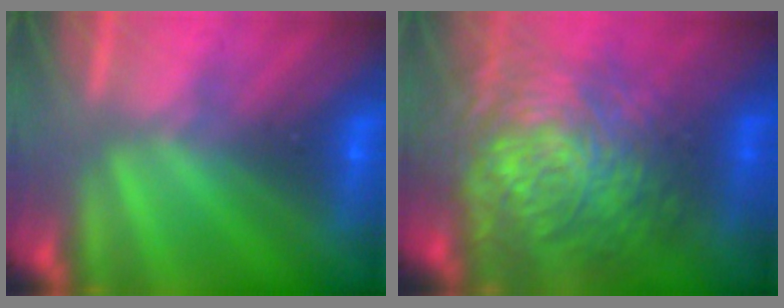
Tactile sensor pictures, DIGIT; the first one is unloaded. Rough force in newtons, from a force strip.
{"total": 7.5}